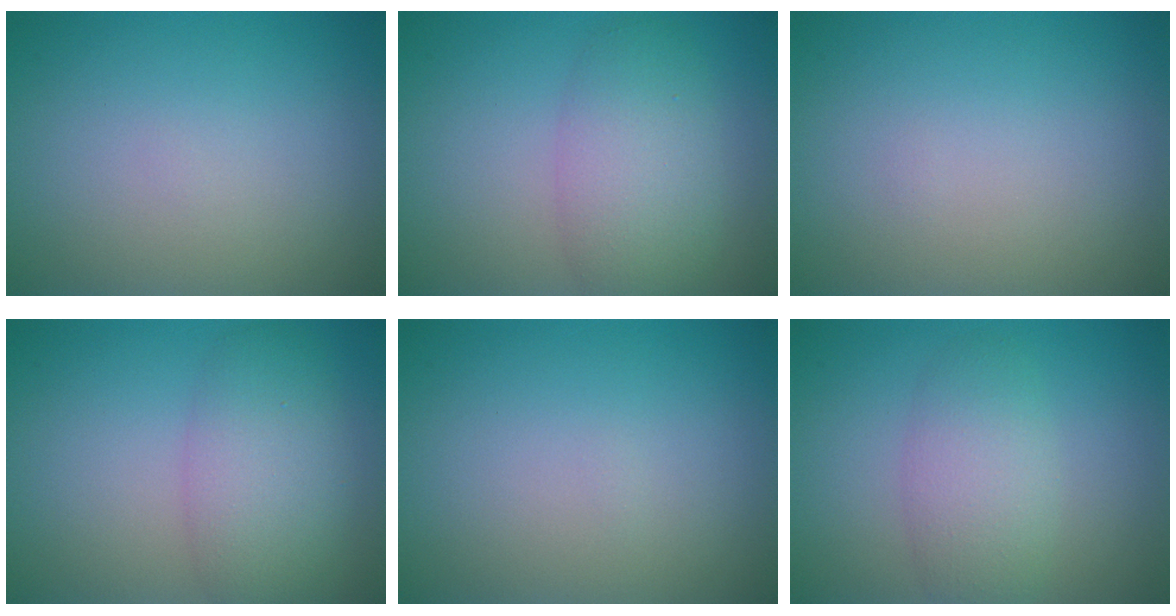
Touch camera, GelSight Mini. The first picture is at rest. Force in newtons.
{"total": 5.0, "press": 5.0, "slide": 0.1}
{"total": 0.0}
{"total": 5.0, "press": 5.0, "slide": 0.3}
{"total": 0.0}
{"total": 3.7, "press": 3.7, "slide": 0.0}